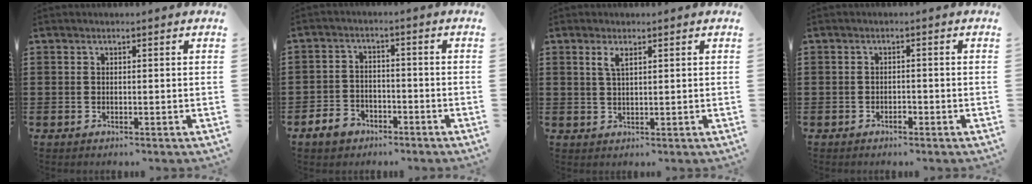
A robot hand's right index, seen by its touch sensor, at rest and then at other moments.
{"total": 3.9, "force": [-3.0, 2.2, 1.0], "torque": [-0.035, 0.009, -0.064]}
{"total": 2.2, "force": [1.1, 0.6, 1.8], "torque": [-0.039, 0.004, 0.018]}
{"total": 1.1, "force": [-0.8, 0.4, 0.6], "torque": [-0.015, -0.002, -0.015]}